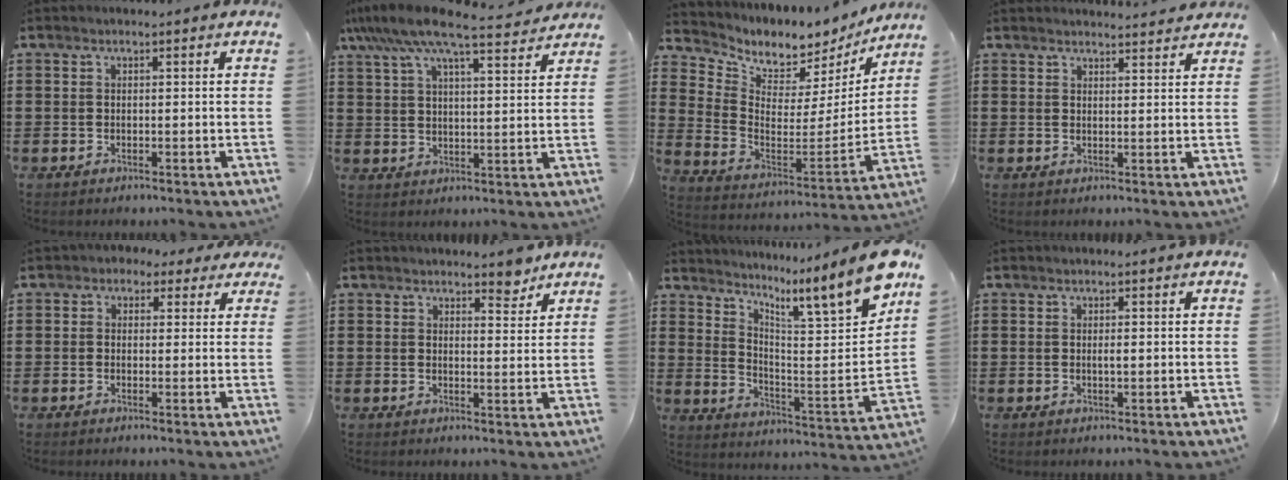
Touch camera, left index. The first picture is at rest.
{"total": 9.0, "force": [7.5, 1.3, 4.8], "torque": [-0.118, -0.026, 0.132]}
{"total": 4.7, "force": [4.2, 2.2, -0.3], "torque": [-0.024, -0.054, 0.068]}
{"total": 2.2, "force": [2.2, -0.1, 0.1], "torque": [-0.008, -0.006, 0.042]}
{"total": 2.1, "force": [0.7, 1.8, 0.8], "torque": [-0.025, 0.011, 0.011]}
{"total": 4.3, "force": [3.8, 1.3, 1.5], "torque": [-0.021, -0.013, 0.067]}
{"total": 9.9, "force": [7.9, -0.6, 5.9], "torque": [-0.091, -0.092, 0.115]}
{"total": 1.0, "force": [0.1, 0.1, 1.0], "torque": [-0.020, -0.002, 0.002]}